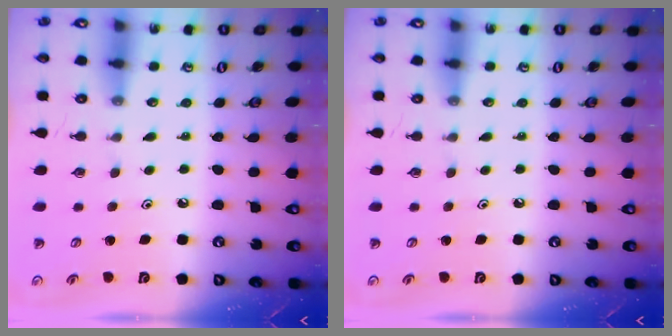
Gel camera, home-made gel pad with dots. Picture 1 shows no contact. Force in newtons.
{"total": 0.0}